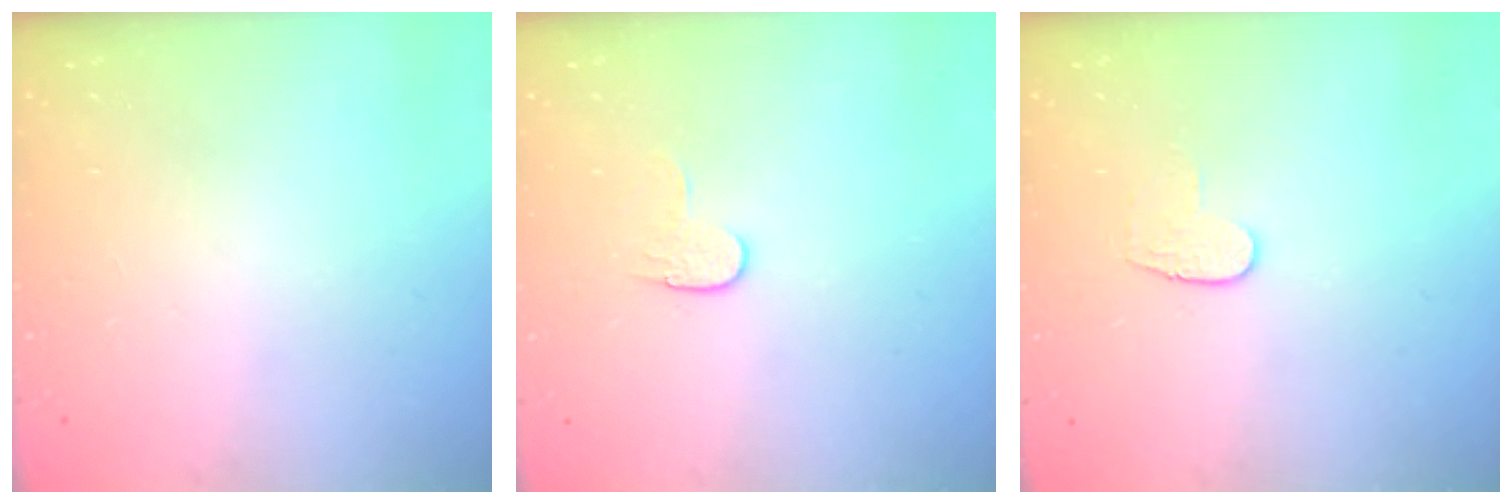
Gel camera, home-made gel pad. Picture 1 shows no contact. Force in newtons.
{"total": 6.2, "press": 6.2, "slide": 0.5}
{"total": 6.6, "press": 6.6, "slide": 0.6}